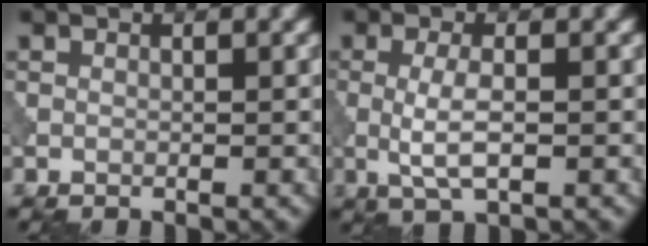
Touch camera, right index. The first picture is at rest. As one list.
[{"total": 3.0, "force": [-0.3, 0.8, 2.9], "torque": [-0.065, -0.004, -0.007]}]